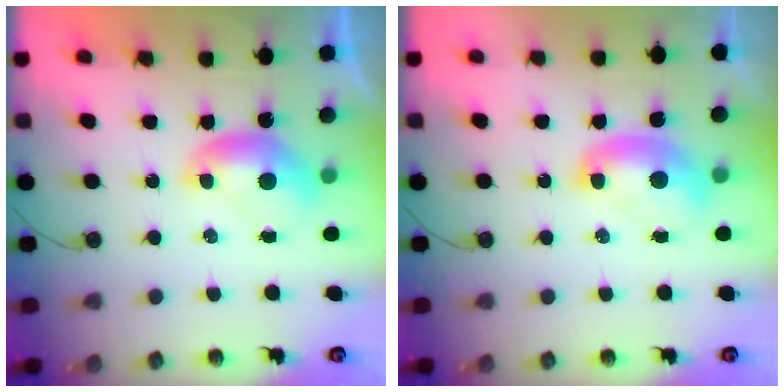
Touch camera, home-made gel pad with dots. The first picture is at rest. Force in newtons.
{"total": 2.2, "press": 2.2, "slide": 0.1}